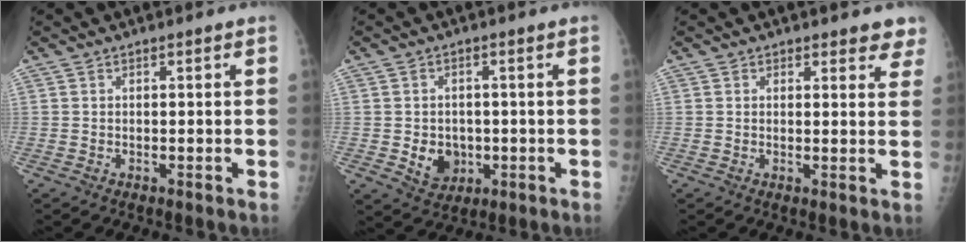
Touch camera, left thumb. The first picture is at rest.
{"total": 5.9, "force": [-0.9, 4.9, 3.0], "torque": [-0.022, 0.002, -0.002]}
{"total": 4.0, "force": [3.4, 1.9, 1.0], "torque": [0.026, -0.018, 0.026]}